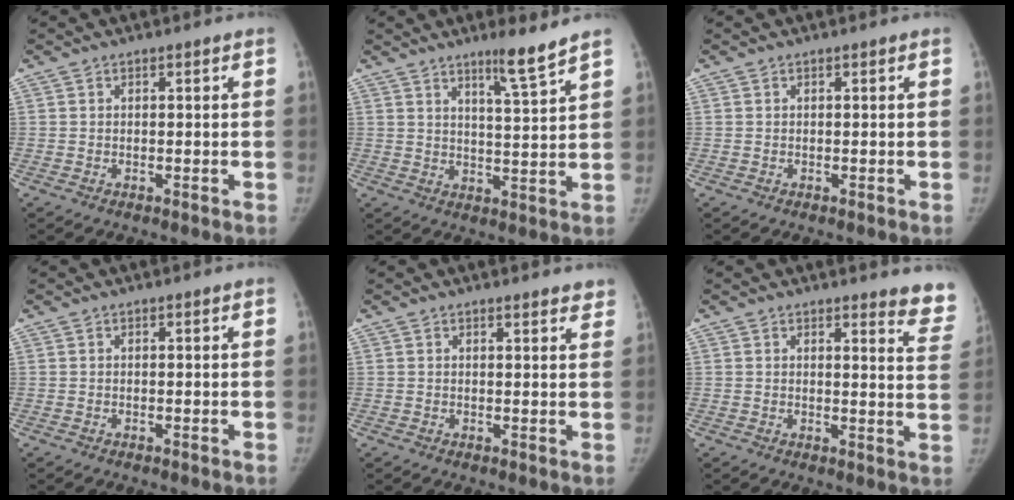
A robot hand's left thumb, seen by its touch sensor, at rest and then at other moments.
{"total": 6.4, "force": [4.9, -0.5, 4.1], "torque": [-0.059, -0.045, 0.084]}
{"total": 0.0}
{"total": 0.0}
{"total": 3.4, "force": [3.1, 0.9, 1.0], "torque": [0.010, -0.011, 0.025]}
{"total": 8.5, "force": [8.1, 1.5, 2.2], "torque": [0.011, -0.076, 0.062]}